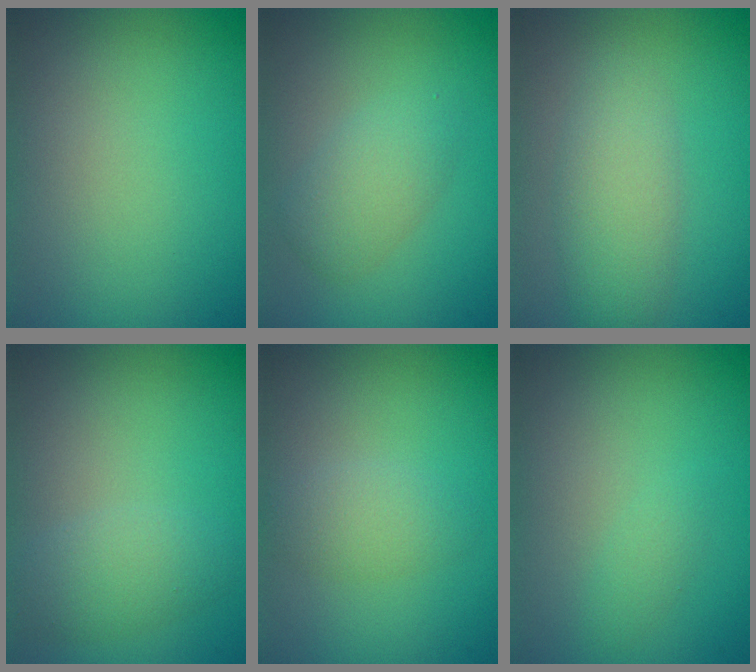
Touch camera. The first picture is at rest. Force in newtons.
{"total": 2.7, "press": 2.7, "slide": 0.1}
{"total": 3.8, "press": 3.7, "slide": 0.2}
{"total": 2.4, "press": 2.4, "slide": 0.1}
{"total": 1.8, "press": 1.8, "slide": 0.1}
{"total": 0.8, "press": 0.8, "slide": 0.0}